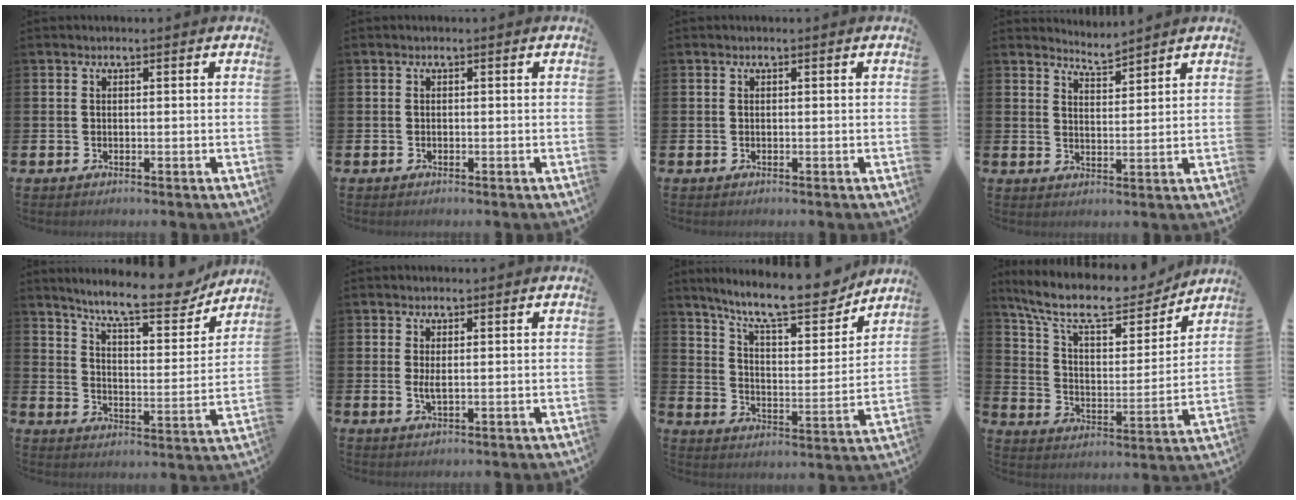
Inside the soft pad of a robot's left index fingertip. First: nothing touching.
{"total": 0.0}
{"total": 0.0}
{"total": 3.7, "force": [3.7, -0.2, -0.4], "torque": [0.004, -0.027, 0.065]}
{"total": 10.3, "force": [9.2, 1.7, 4.3], "torque": [-0.098, -0.057, 0.154]}
{"total": 1.5, "force": [0.4, 0.3, 1.5], "torque": [-0.026, -0.001, 0.006]}
{"total": 12.3, "force": [10.7, 2.4, 5.5], "torque": [-0.125, -0.068, 0.184]}
{"total": 12.5, "force": [10.9, 3.5, 5.2], "torque": [-0.134, -0.066, 0.186]}